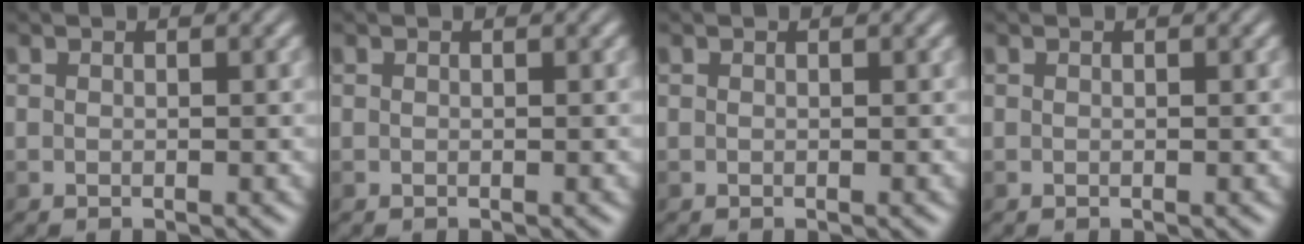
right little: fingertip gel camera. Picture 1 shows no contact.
{"total": 0.0}
{"total": 0.0}
{"total": 0.0}